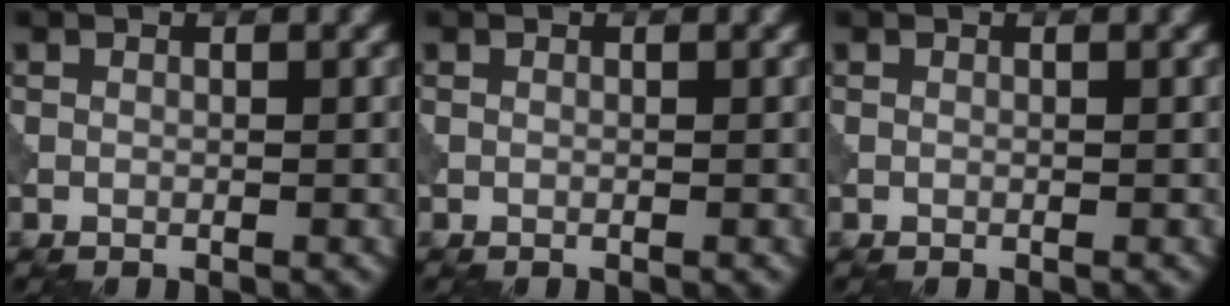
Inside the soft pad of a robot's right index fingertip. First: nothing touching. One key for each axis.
{"total": 0.0}
{"total": 0.0}